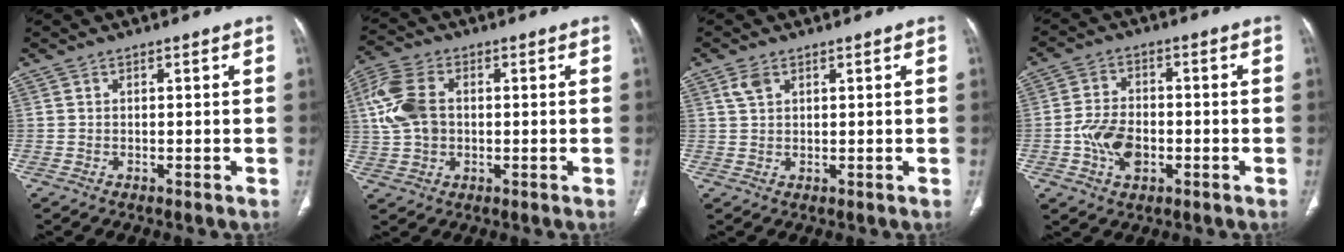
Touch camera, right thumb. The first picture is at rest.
{"total": 10.0, "force": [1.0, 6.9, 7.1], "torque": [-0.158, 0.014, 0.019]}
{"total": 2.5, "force": [1.4, 1.4, 1.6], "torque": [-0.034, 0.003, 0.035]}
{"total": 7.9, "force": [-2.1, 5.2, 5.6], "torque": [-0.094, 0.012, -0.039]}